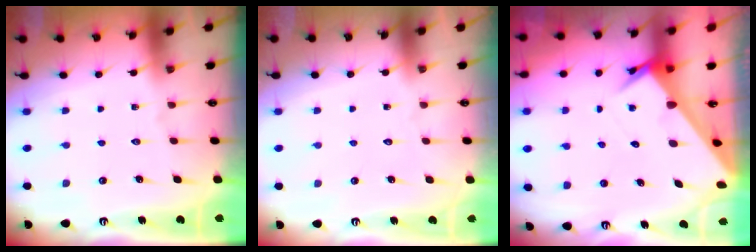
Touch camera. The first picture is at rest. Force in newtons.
{"total": 1.8, "press": 1.8, "slide": 0.1}
{"total": 3.6, "press": 3.6, "slide": 0.3}